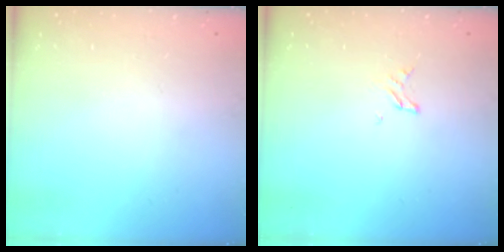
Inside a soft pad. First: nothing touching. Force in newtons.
{"total": 1.6, "press": 1.6, "slide": 0.2}